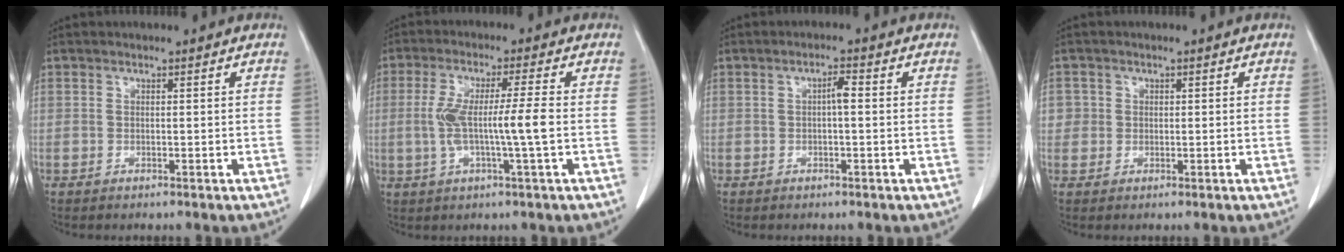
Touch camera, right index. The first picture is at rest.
{"total": 8.1, "force": [-0.7, -0.2, 8.1], "torque": [-0.159, 0.005, -0.014]}
{"total": 1.9, "force": [0.0, 0.4, 1.9], "torque": [-0.032, 0.005, 0.000]}
{"total": 2.4, "force": [0.4, 2.3, 0.1], "torque": [0.016, 0.003, 0.003]}